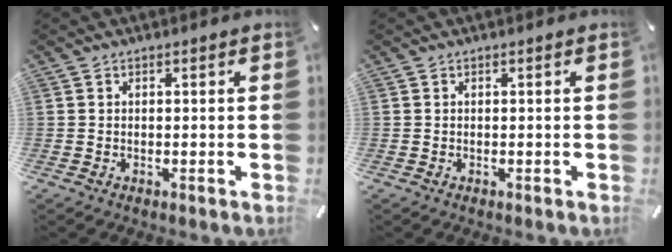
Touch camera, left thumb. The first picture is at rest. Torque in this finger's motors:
{"motor_torque": [0.00, 0.00, 0.00, 0.00, 0.00]}